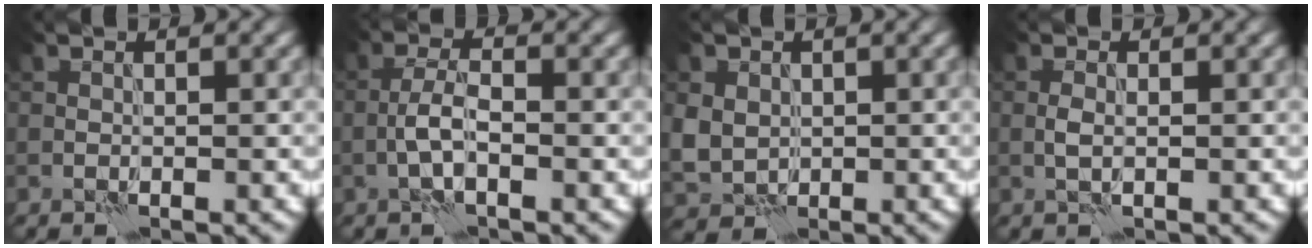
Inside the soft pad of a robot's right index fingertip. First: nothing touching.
{"total": 2.4, "force": [-0.8, 0.8, 2.2], "torque": [-0.048, 0.007, -0.023]}
{"total": 3.3, "force": [0.6, 3.0, 1.2], "torque": [-0.037, -0.004, 0.018]}
{"total": 0.9, "force": [0.1, 0.4, 0.8], "torque": [-0.021, -0.001, -0.003]}